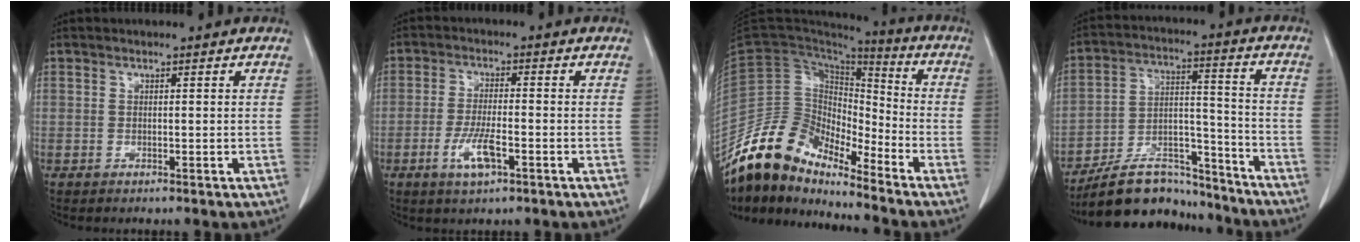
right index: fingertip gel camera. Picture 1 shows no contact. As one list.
[{"total": 6.2, "force": [-2.7, 1.8, 5.3], "torque": [-0.107, -0.005, -0.045]}, {"total": 16.1, "force": [-13.9, 5.5, 6.0], "torque": [-0.109, 0.048, -0.261]}, {"total": 15.6, "force": [-13.8, 5.3, 4.8], "torque": [-0.071, 0.042, -0.229]}]